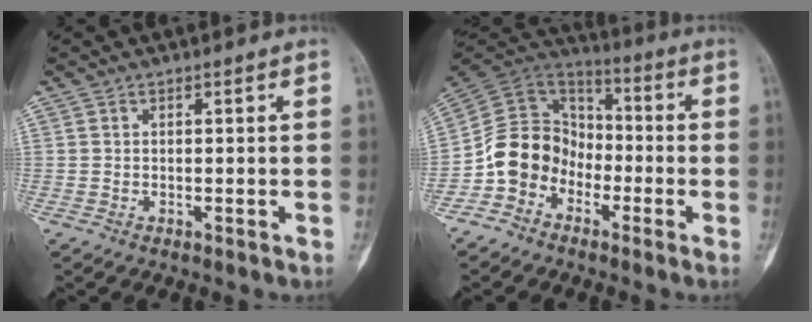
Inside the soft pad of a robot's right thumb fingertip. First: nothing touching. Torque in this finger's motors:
{"motor_torque": [1.59, 1.74, 0.83, -1.08, 0.03]}